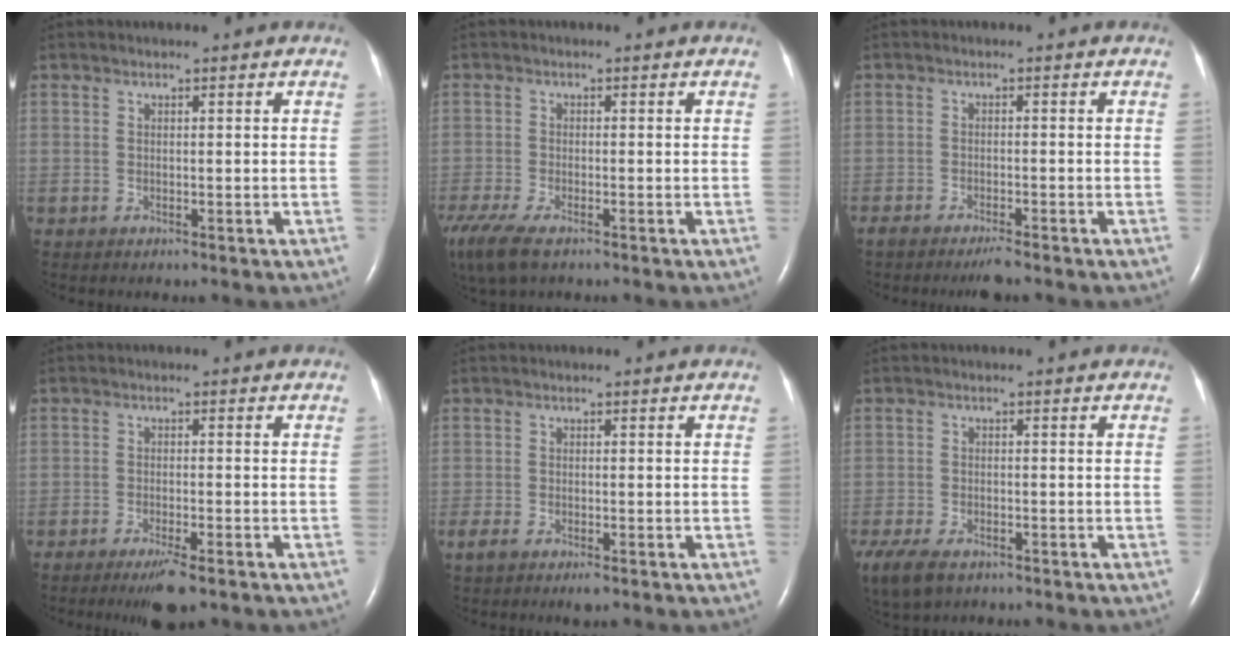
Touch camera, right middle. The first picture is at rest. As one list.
[{"total": 10.4, "force": [-7.0, 3.9, 6.6], "torque": [-0.154, -0.026, -0.118]}, {"total": 3.2, "force": [-2.6, 0.4, 1.8], "torque": [-0.030, -0.007, -0.039]}, {"total": 4.3, "force": [-2.9, 0.6, 3.1], "torque": [-0.053, -0.009, -0.045]}, {"total": 3.2, "force": [-2.1, 1.1, 2.2], "torque": [-0.048, -0.010, -0.032]}, {"total": 13.3, "force": [-8.1, 7.8, 7.0], "torque": [-0.203, -0.030, -0.121]}]